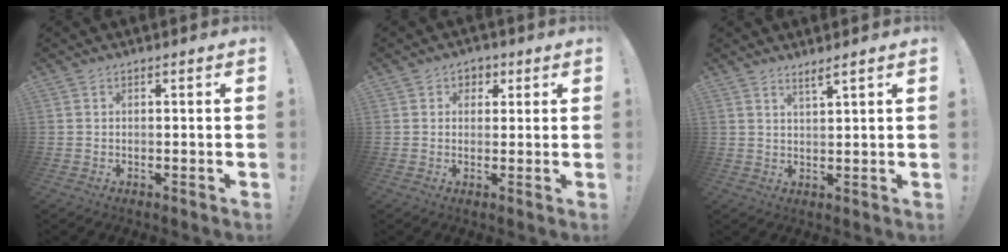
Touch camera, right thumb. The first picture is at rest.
{"total": 3.4, "force": [0.9, 3.1, 1.1], "torque": [-0.010, 0.001, 0.015]}
{"total": 3.3, "force": [2.6, -0.2, 2.0], "torque": [-0.035, -0.016, 0.044]}